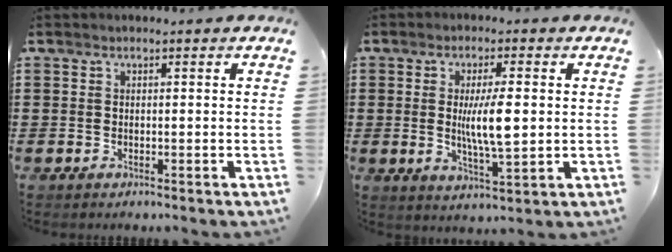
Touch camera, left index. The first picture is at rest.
{"total": 7.2, "force": [0.5, 1.8, 7.0], "torque": [-0.129, -0.002, 0.002]}